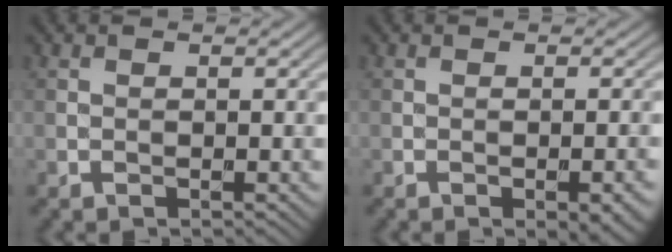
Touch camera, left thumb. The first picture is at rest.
{"total": 3.4, "force": [-1.8, 0.9, 2.8], "torque": [-0.037, 0.001, -0.023]}